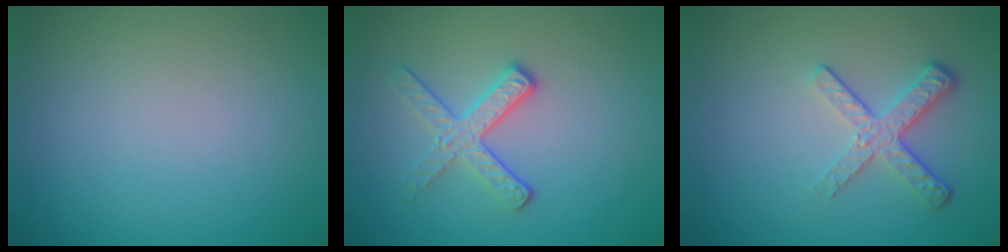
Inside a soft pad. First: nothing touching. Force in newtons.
{"total": 2.9, "press": 2.6, "slide": 1.3}
{"total": 3.5, "press": 2.6, "slide": 2.4}